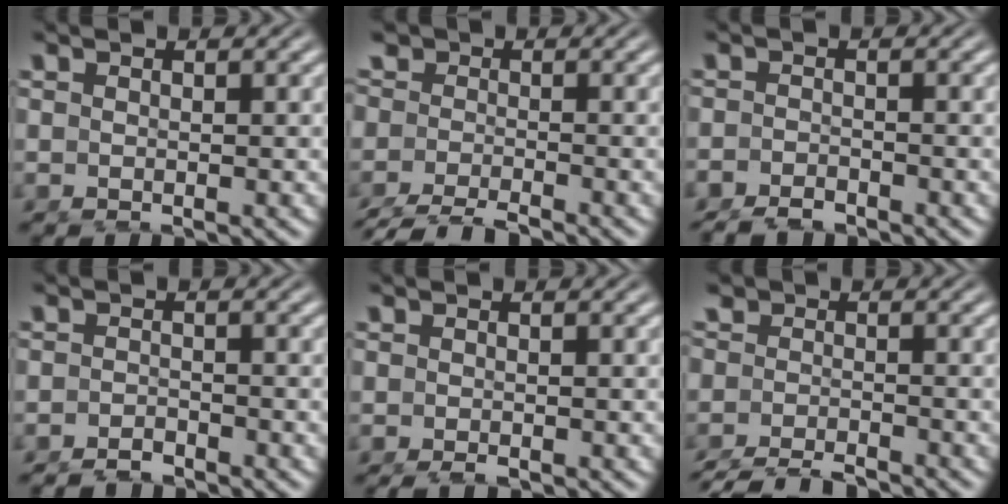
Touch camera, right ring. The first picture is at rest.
{"total": 2.9, "force": [-2.5, 1.4, 0.6], "torque": [-0.007, -0.010, -0.043]}
{"total": 2.1, "force": [-2.1, 0.3, -0.2], "torque": [0.003, -0.010, -0.034]}
{"total": 1.9, "force": [-1.8, -0.1, -0.5], "torque": [0.009, -0.007, -0.031]}
{"total": 0.5, "force": [-0.4, 0.3, 0.1], "torque": [-0.005, -0.001, -0.008]}
{"total": 3.0, "force": [-2.8, 0.9, 0.3], "torque": [0.001, -0.013, -0.047]}